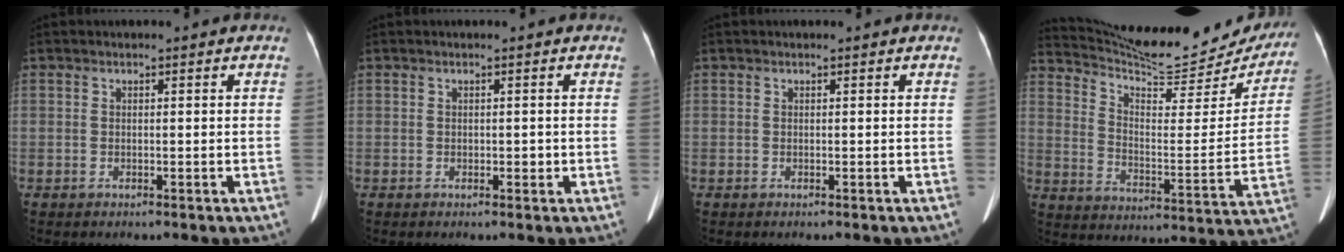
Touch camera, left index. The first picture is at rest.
{"total": 0.7, "force": [-0.1, 0.5, 0.4], "torque": [-0.005, 0.001, -0.003]}
{"total": 0.0}
{"total": 24.0, "force": [22.7, 4.1, 6.9], "torque": [-0.108, -0.058, 0.303]}